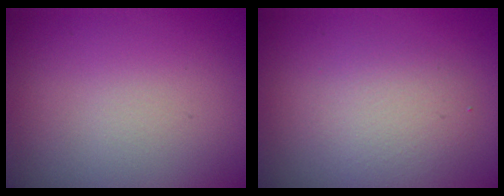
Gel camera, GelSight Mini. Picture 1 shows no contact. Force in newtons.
{"total": 2.7, "press": 2.7, "slide": 0.1}